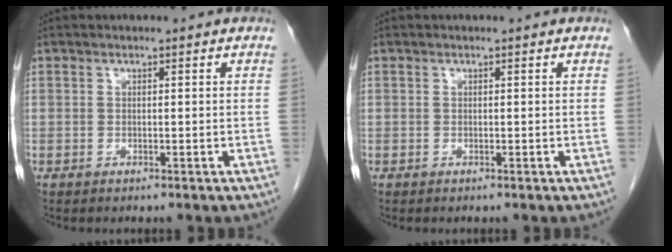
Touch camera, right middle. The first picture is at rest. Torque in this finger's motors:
{"motor_torque": [0.10, -0.07, 0.00, 0.00]}